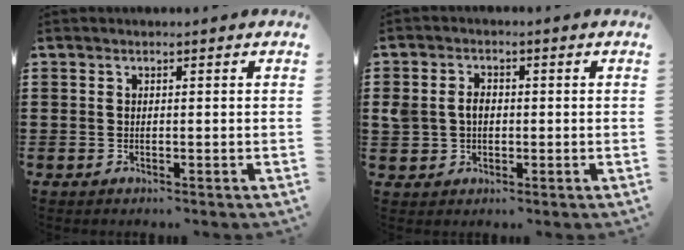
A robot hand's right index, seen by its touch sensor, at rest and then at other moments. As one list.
[{"total": 3.4, "force": [0.1, 2.7, 2.0], "torque": [-0.060, 0.005, -0.006]}]